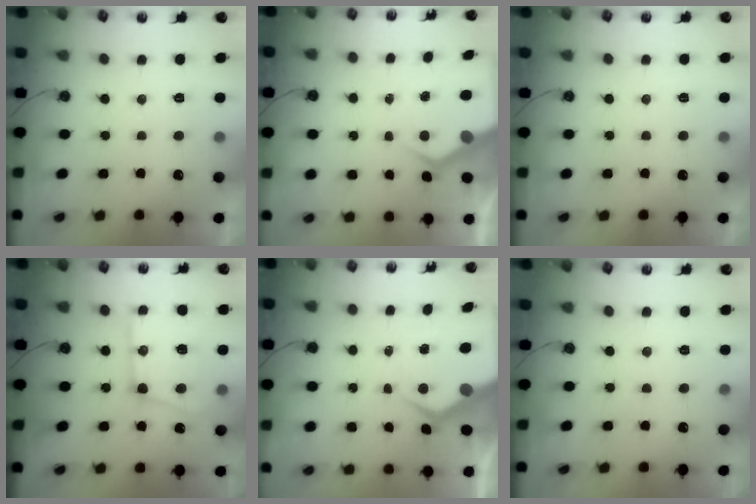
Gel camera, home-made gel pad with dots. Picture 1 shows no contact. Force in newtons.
{"total": 6.5, "press": 6.5, "slide": 0.6}
{"total": 2.8, "press": 2.8, "slide": 0.5}
{"total": 17.2, "press": 17.1, "slide": 1.2}
{"total": 7.9, "press": 7.8, "slide": 0.8}
{"total": 3.9, "press": 3.9, "slide": 0.6}